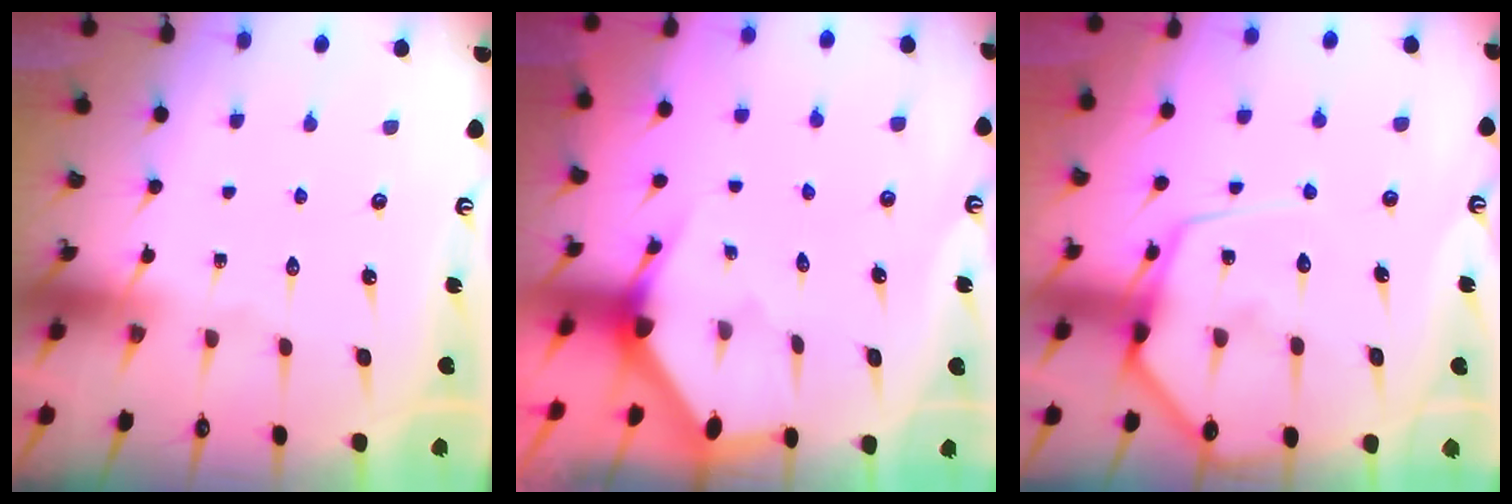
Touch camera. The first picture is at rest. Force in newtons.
{"total": 2.5, "press": 2.5, "slide": 0.1}
{"total": 9.9, "press": 9.8, "slide": 1.1}